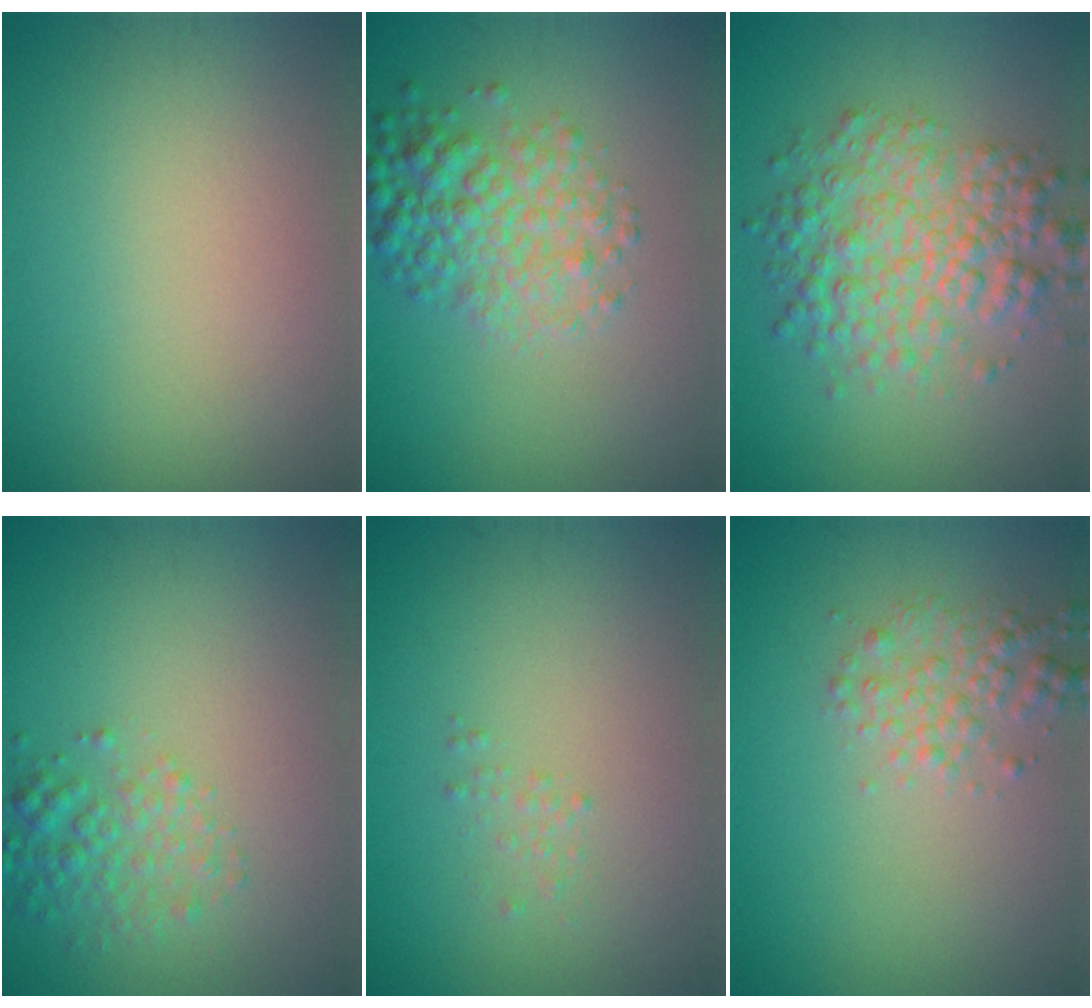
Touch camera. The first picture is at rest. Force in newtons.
{"total": 4.5, "press": 4.5, "slide": 0.1}
{"total": 5.9, "press": 5.9, "slide": 0.0}
{"total": 2.6, "press": 2.6, "slide": 0.1}
{"total": 0.6, "press": 0.6, "slide": 0.1}
{"total": 2.2, "press": 2.2, "slide": 0.0}